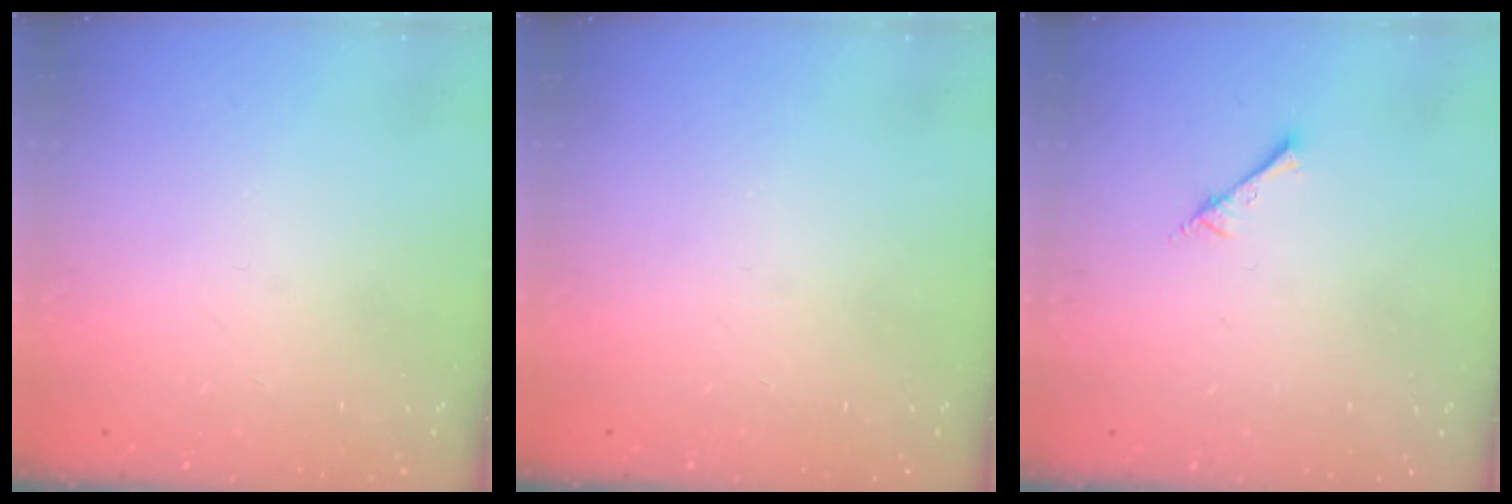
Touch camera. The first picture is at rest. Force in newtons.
{"total": 0.0}
{"total": 3.1, "press": 3.1, "slide": 0.3}